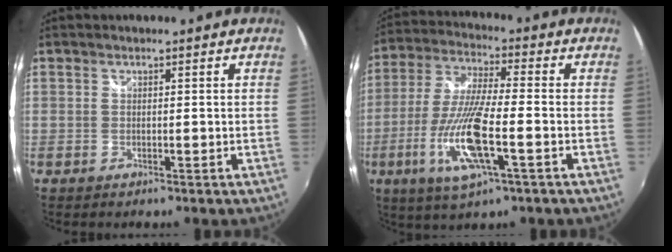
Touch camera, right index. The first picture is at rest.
{"total": 15.0, "force": [-5.0, 3.1, 13.8], "torque": [-0.296, -0.017, -0.096]}